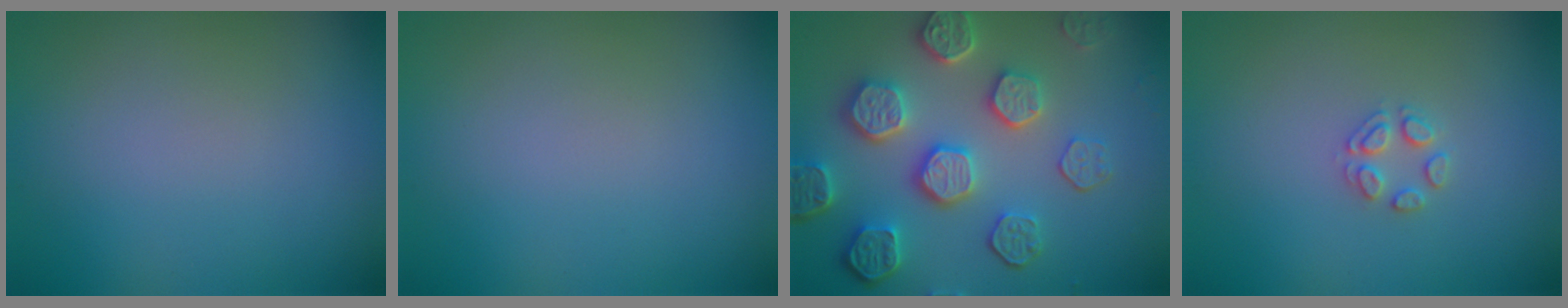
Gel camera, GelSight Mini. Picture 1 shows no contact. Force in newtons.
{"total": 0.0}
{"total": 6.9, "press": 5.6, "slide": 4.1}
{"total": 1.7, "press": 1.6, "slide": 0.2}